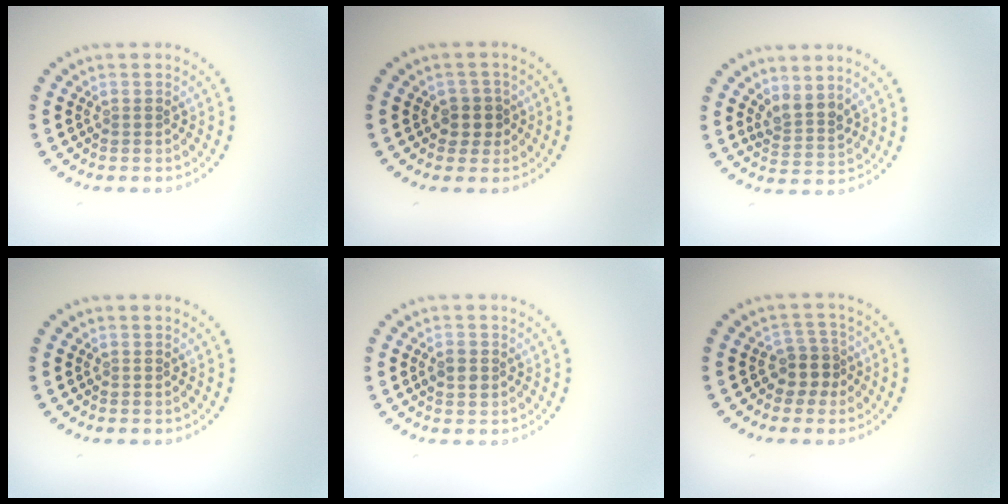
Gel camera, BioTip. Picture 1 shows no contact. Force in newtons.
{"total": 2.1, "press": 1.9, "slide": 1.1}
{"total": 2.3, "press": 1.8, "slide": 1.5}
{"total": 0.0}
{"total": 1.6, "press": 1.6, "slide": 0.1}
{"total": 2.5, "press": 2.0, "slide": 1.4}